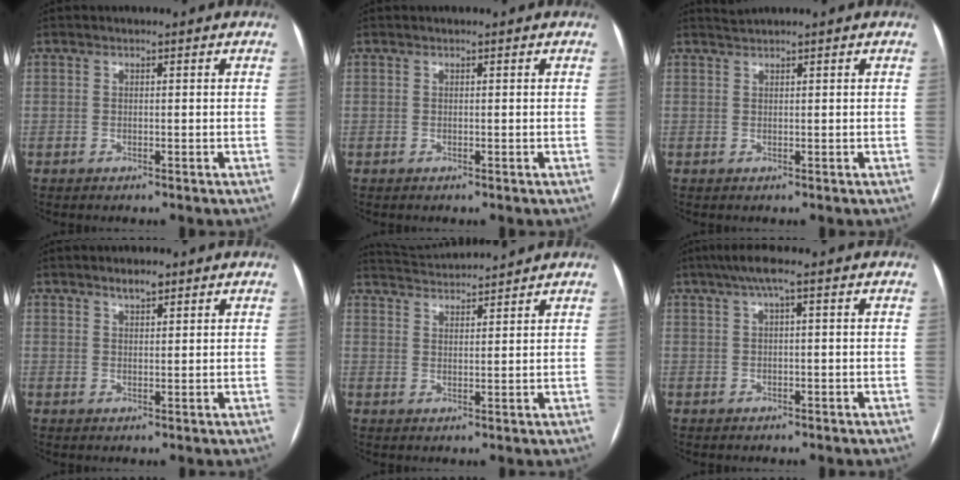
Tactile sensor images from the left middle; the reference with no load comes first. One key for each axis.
{"total": 0.0}
{"total": 1.0, "fx": 0.8, "fy": -0.5, "fz": -0.1, "tx": -0.004, "ty": 0.005, "tz": 0.025}
{"total": 2.1, "fx": 1.6, "fy": 0.6, "fz": 1.1, "tx": -0.023, "ty": 0.000, "tz": 0.028}
{"total": 7.3, "fx": 7.2, "fy": -0.8, "fz": 0.9, "tx": -0.030, "ty": 0.019, "tz": 0.118}
{"total": 3.4, "fx": 1.6, "fy": 0.0, "fz": 3.0, "tx": -0.059, "ty": 0.024, "tz": 0.032}